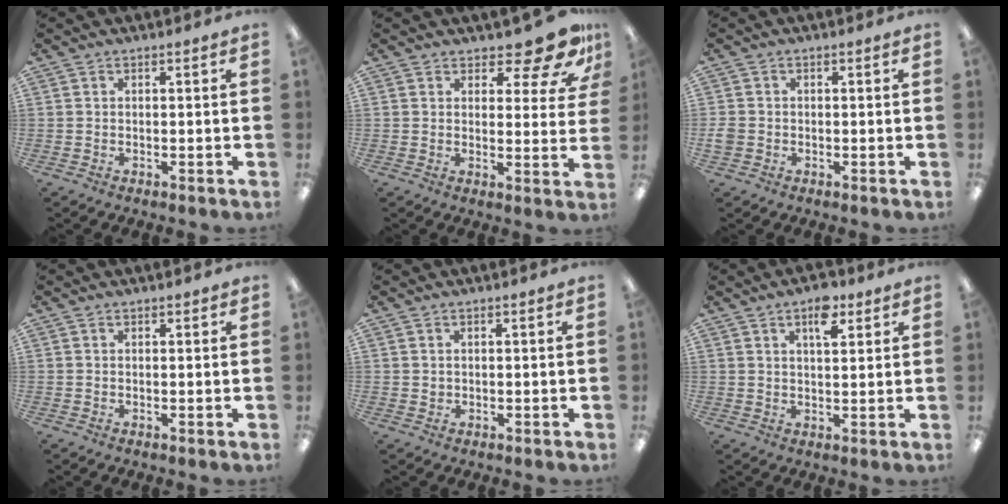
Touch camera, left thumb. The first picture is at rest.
{"total": 11.4, "force": [8.6, 4.0, 6.3], "torque": [-0.079, -0.057, 0.150]}
{"total": 2.2, "force": [-0.4, 1.9, 0.9], "torque": [-0.014, 0.004, -0.007]}
{"total": 0.6, "force": [0.5, 0.2, 0.2], "torque": [-0.004, 0.001, 0.010]}
{"total": 0.7, "force": [0.5, 0.5, 0.1], "torque": [-0.002, 0.002, 0.008]}
{"total": 6.5, "force": [4.0, 2.8, 4.4], "torque": [-0.055, -0.016, 0.063]}